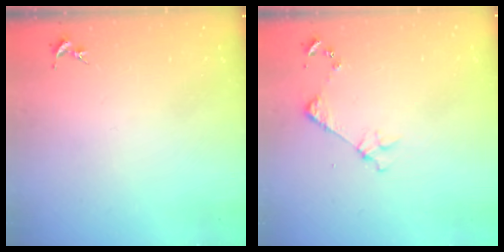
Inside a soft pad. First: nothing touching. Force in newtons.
{"total": 3.2, "press": 3.2, "slide": 0.3}